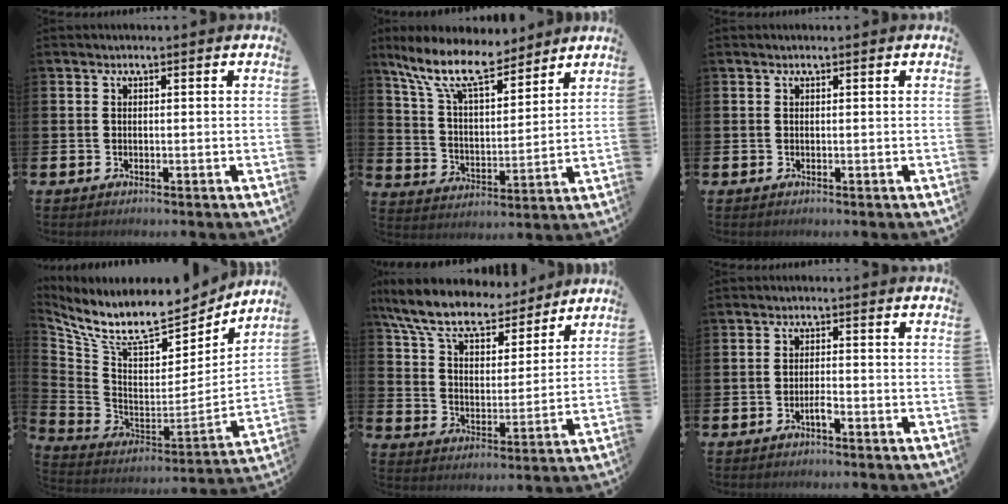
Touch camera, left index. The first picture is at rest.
{"total": 11.6, "force": [9.3, 4.0, 5.6], "torque": [-0.138, -0.044, 0.167]}
{"total": 0.0}
{"total": 10.5, "force": [8.8, 3.2, 4.9], "torque": [-0.124, -0.064, 0.151]}
{"total": 10.4, "force": [9.1, 3.1, 3.8], "torque": [-0.117, -0.055, 0.163]}
{"total": 1.6, "force": [-0.9, 0.2, 1.3], "torque": [-0.026, -0.001, -0.016]}